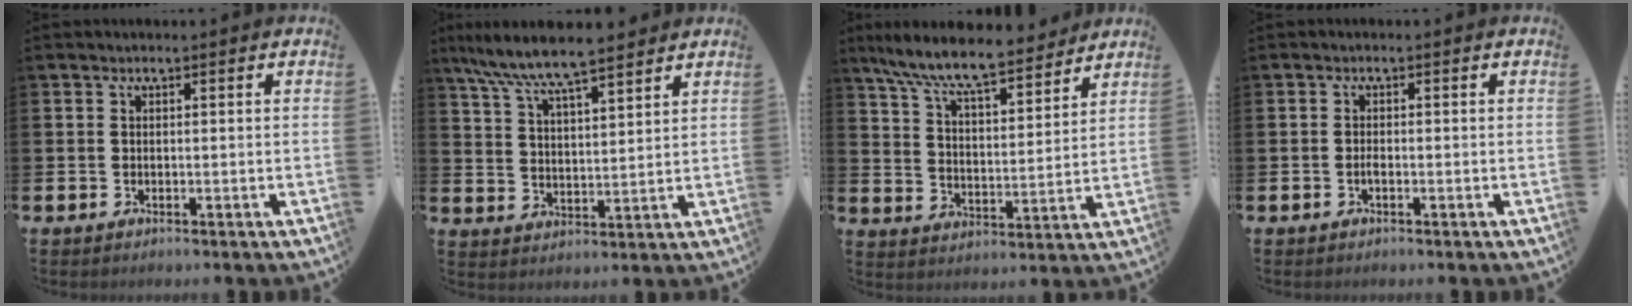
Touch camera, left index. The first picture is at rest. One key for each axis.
{"total": 7.9, "fx": 7.2, "fy": 0.9, "fz": 2.9, "tx": -0.082, "ty": -0.036, "tz": 0.130}
{"total": 9.5, "fx": 8.6, "fy": 1.5, "fz": 3.7, "tx": -0.097, "ty": -0.055, "tz": 0.150}
{"total": 0.7, "fx": -0.4, "fy": 0.1, "fz": 0.6, "tx": -0.006, "ty": -0.006, "tz": -0.008}